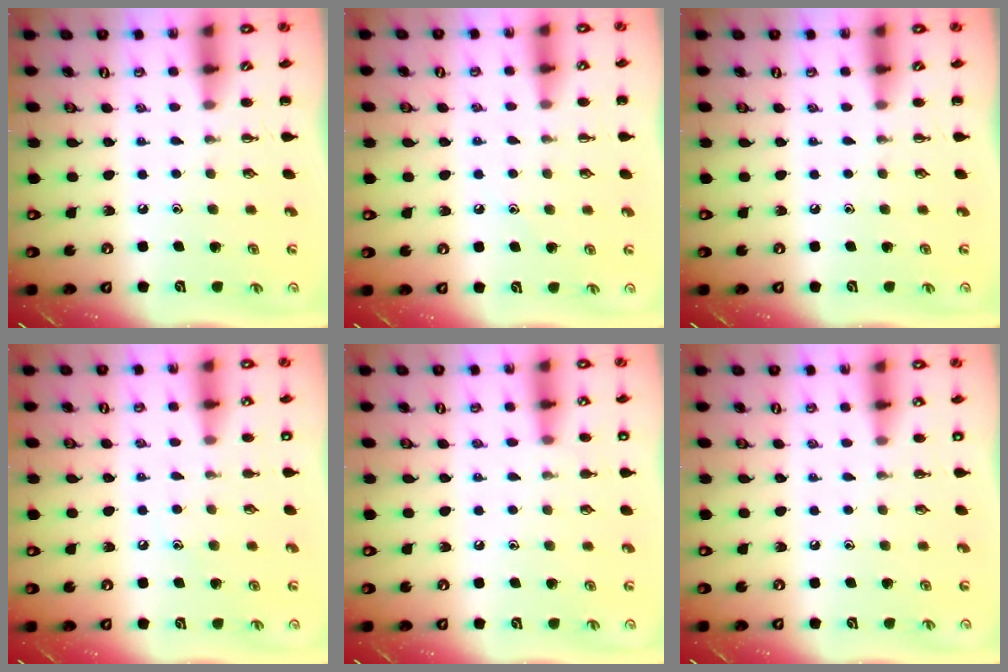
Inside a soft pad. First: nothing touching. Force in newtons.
{"total": 6.8, "press": 6.5, "slide": 2.0}
{"total": 0.0}
{"total": 6.7, "press": 6.5, "slide": 1.7}
{"total": 6.8, "press": 6.5, "slide": 2.1}
{"total": 2.1, "press": 2.0, "slide": 0.6}